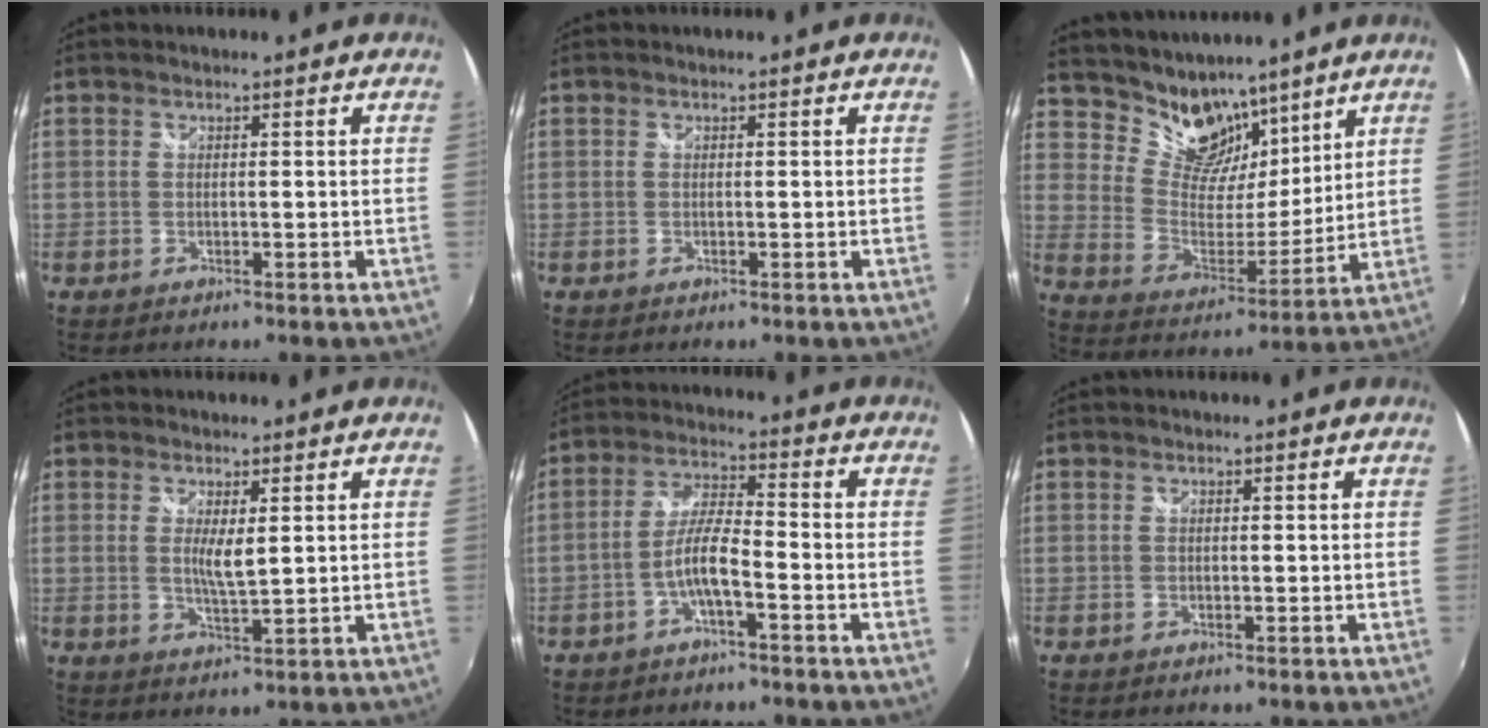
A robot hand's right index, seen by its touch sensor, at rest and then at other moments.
{"total": 0.0}
{"total": 12.3, "force": [9.6, 6.6, 4.2], "torque": [-0.081, 0.004, 0.175]}
{"total": 4.0, "force": [0.9, 0.9, 3.8], "torque": [-0.067, -0.009, 0.016]}
{"total": 5.7, "force": [-2.8, 0.8, 4.9], "torque": [-0.105, 0.010, -0.052]}
{"total": 0.0}